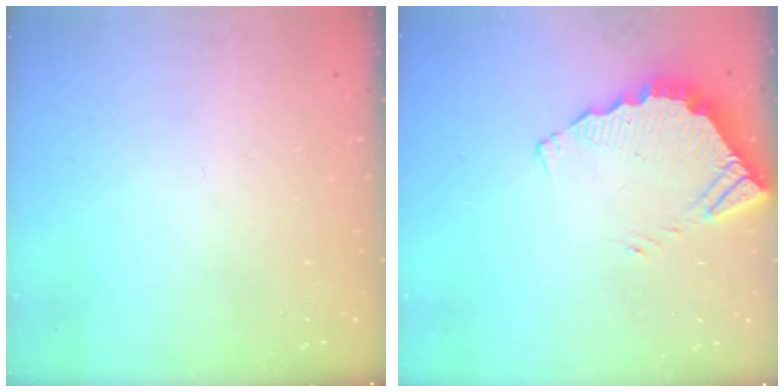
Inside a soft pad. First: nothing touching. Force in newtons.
{"total": 3.7, "press": 3.7, "slide": 0.2}